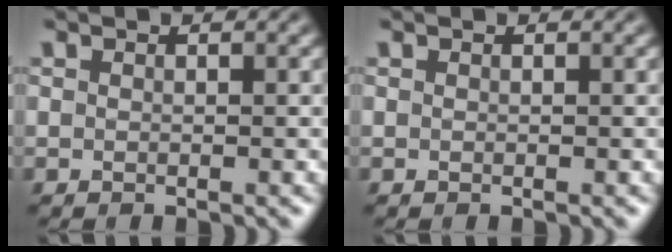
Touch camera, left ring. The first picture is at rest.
{"total": 0.0}